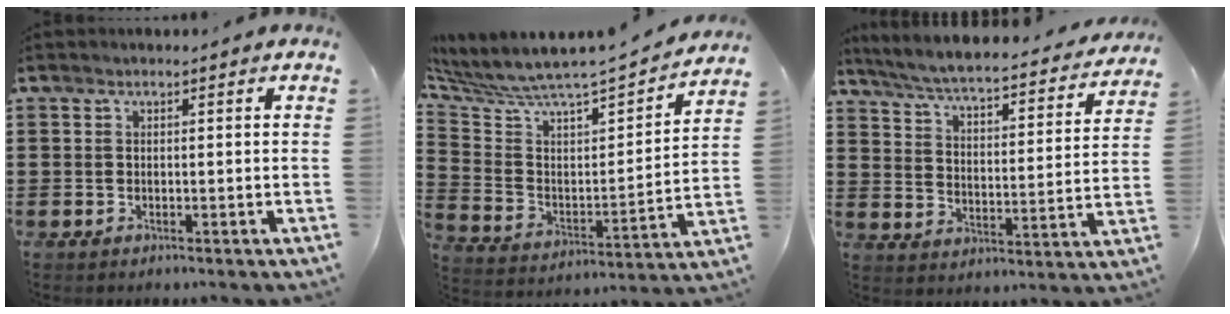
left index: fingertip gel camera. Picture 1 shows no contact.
{"total": 4.8, "force": [4.5, 0.9, 1.5], "torque": [-0.059, -0.054, 0.067]}
{"total": 5.1, "force": [4.8, -0.1, 1.7], "torque": [-0.058, -0.039, 0.075]}